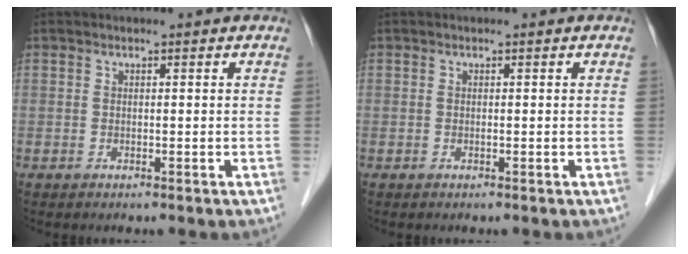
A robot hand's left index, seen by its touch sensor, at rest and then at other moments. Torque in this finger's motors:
{"motor_torque": [-0.17, 0.01, -0.04, -0.01]}